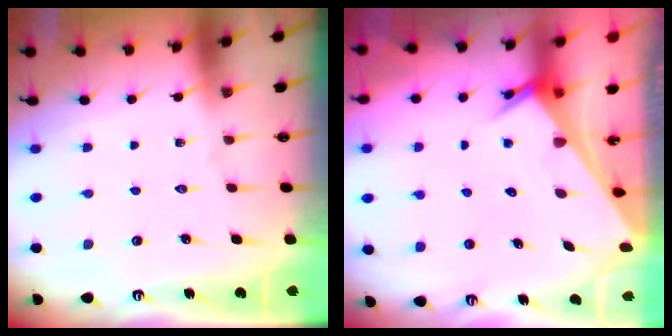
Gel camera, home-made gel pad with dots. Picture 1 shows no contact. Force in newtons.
{"total": 3.1, "press": 3.1, "slide": 0.2}